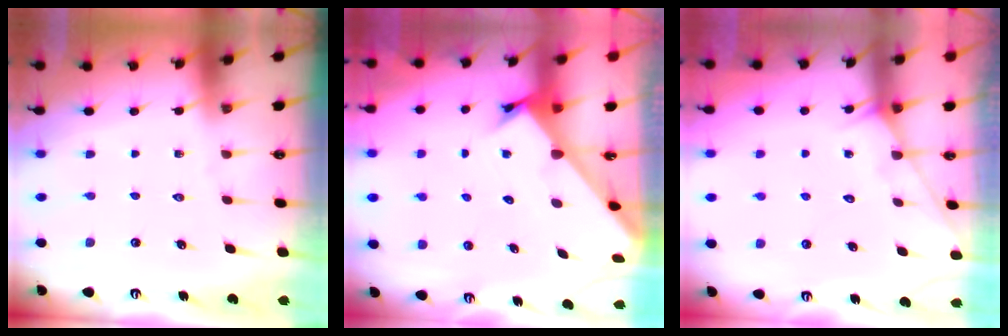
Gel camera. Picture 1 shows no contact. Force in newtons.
{"total": 2.5, "press": 2.5, "slide": 0.2}
{"total": 3.8, "press": 3.8, "slide": 0.3}